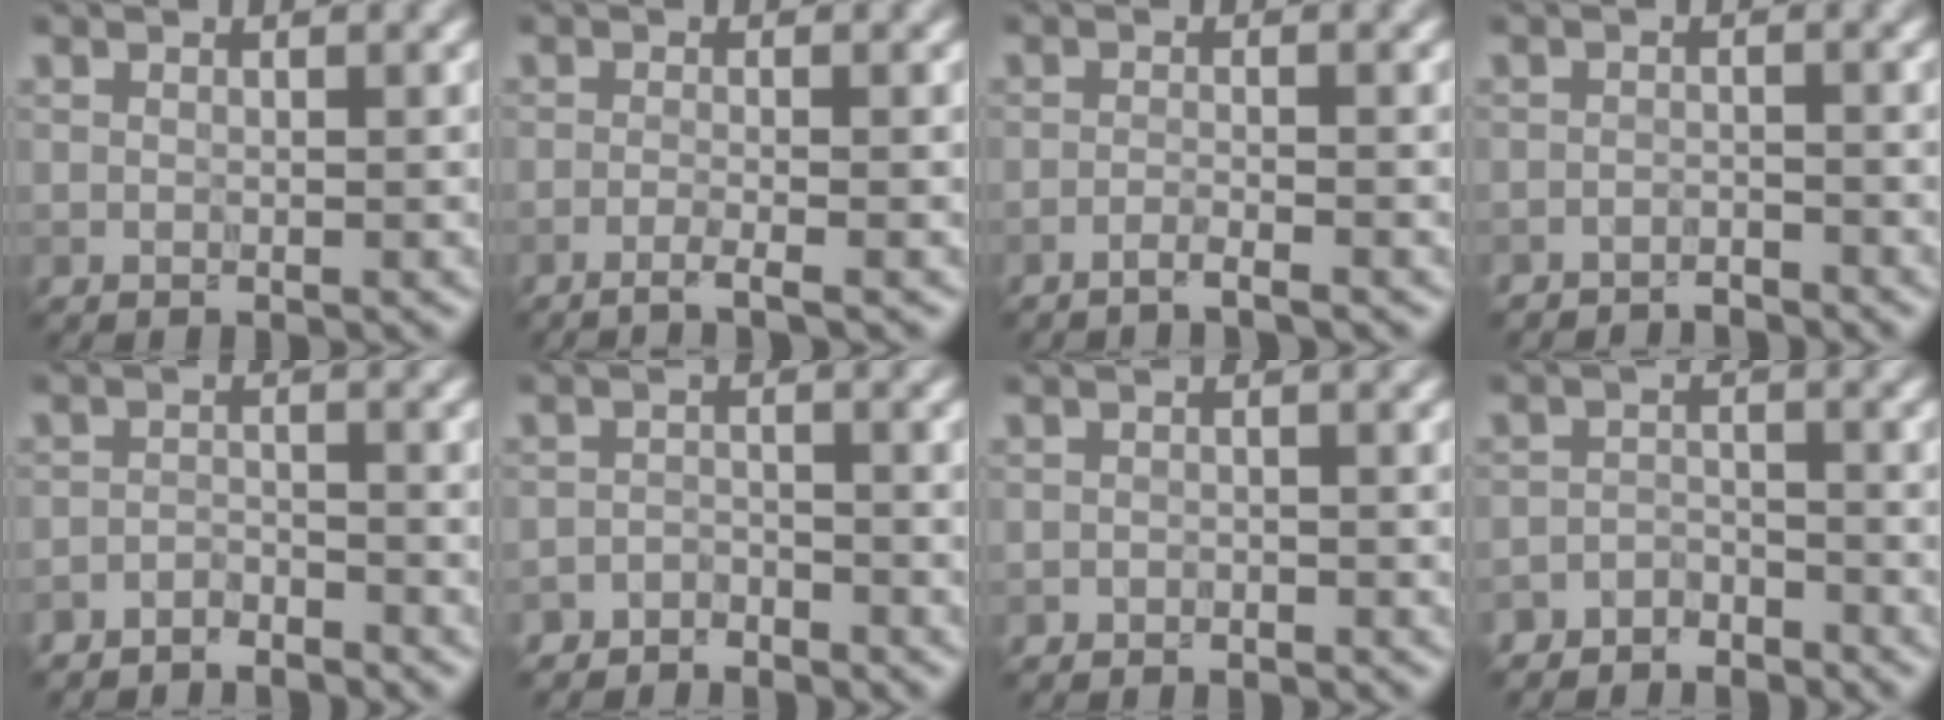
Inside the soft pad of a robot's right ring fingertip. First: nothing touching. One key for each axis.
{"total": 2.3, "fx": -1.5, "fy": 0.4, "fz": 1.7, "tx": -0.021, "ty": 0.004, "tz": -0.041}
{"total": 1.5, "fx": -1.2, "fy": 0.1, "fz": 0.9, "tx": -0.009, "ty": 0.003, "tz": -0.032}
{"total": 2.1, "fx": -2.1, "fy": 0.2, "fz": 0.1, "tx": 0.005, "ty": 0.000, "tz": -0.038}
{"total": 2.5, "fx": -2.4, "fy": 0.4, "fz": 0.2, "tx": -0.004, "ty": 0.001, "tz": -0.050}
{"total": 2.2, "fx": -2.1, "fy": 0.7, "fz": -0.1, "tx": 0.004, "ty": 0.005, "tz": -0.045}
{"total": 1.1, "fx": -1.0, "fy": 0.3, "fz": -0.1, "tx": 0.006, "ty": 0.003, "tz": -0.021}
{"total": 2.8, "fx": -2.6, "fy": 0.9, "fz": 0.0, "tx": 0.003, "ty": 0.005, "tz": -0.056}